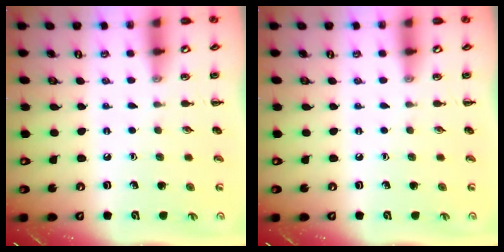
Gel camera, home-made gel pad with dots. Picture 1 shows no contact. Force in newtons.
{"total": 0.0}